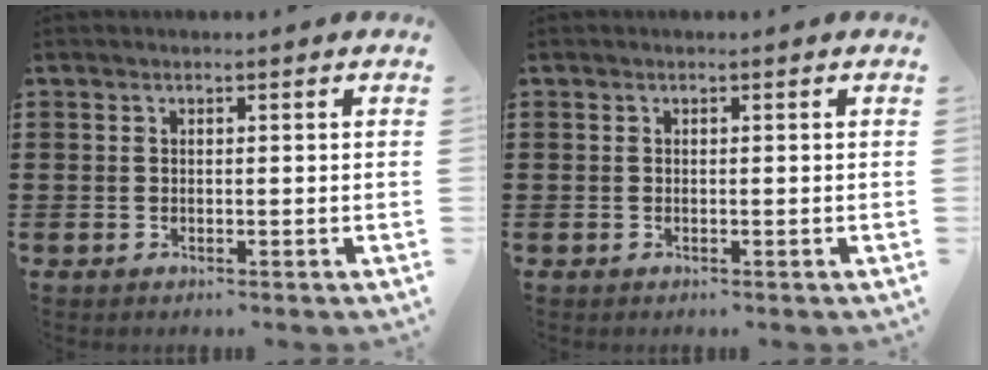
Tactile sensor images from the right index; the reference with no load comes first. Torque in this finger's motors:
{"motor_torque": [-0.02, -0.01, 0.01, -0.01]}